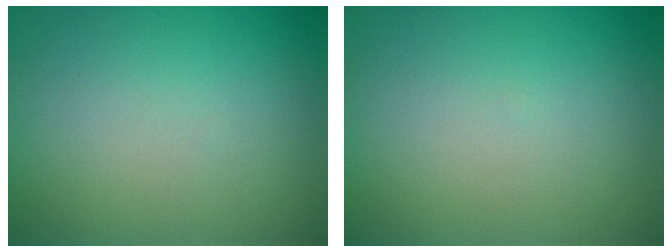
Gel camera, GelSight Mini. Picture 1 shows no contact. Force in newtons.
{"total": 0.0}